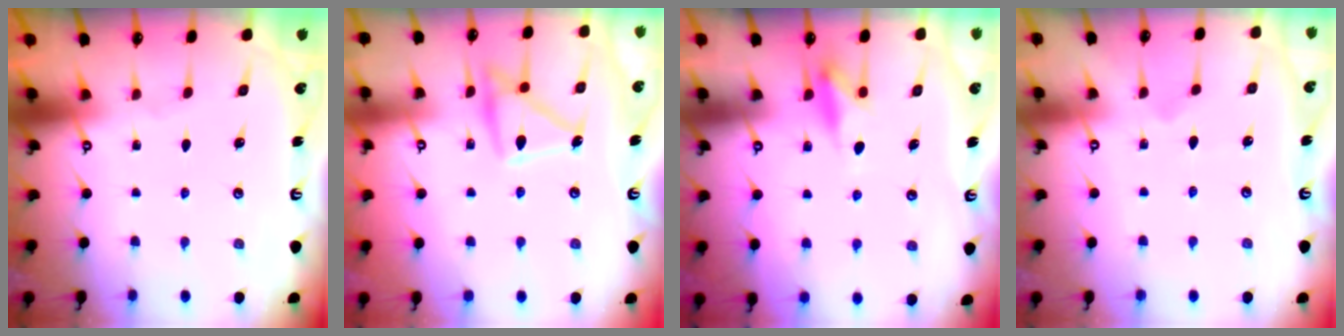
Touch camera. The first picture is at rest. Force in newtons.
{"total": 15.5, "press": 15.4, "slide": 1.1}
{"total": 8.7, "press": 8.6, "slide": 0.4}
{"total": 6.7, "press": 6.7, "slide": 0.4}